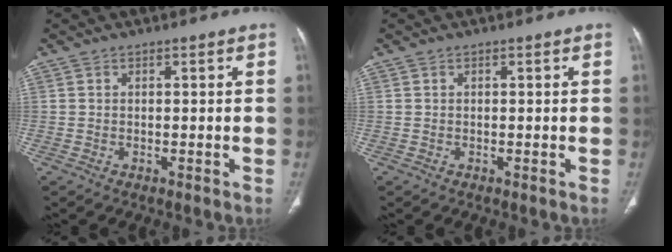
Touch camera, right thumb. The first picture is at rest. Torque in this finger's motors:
{"motor_torque": [0.00, 0.00, -0.01, -0.01, 0.00]}